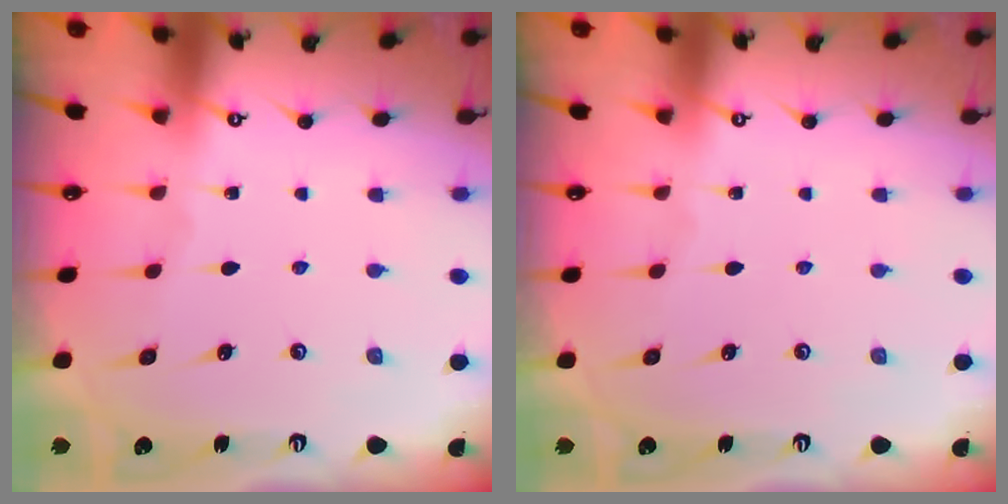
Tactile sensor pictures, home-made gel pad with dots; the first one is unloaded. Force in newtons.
{"total": 0.0}